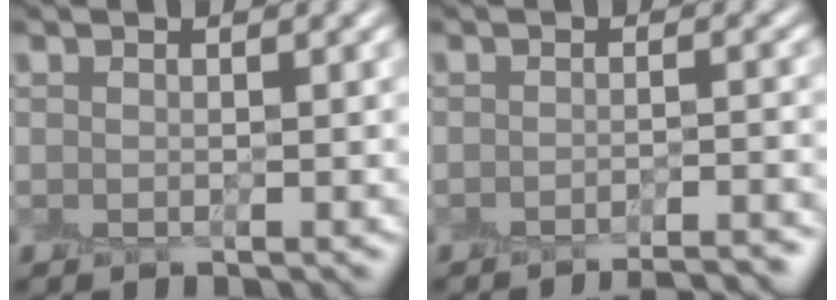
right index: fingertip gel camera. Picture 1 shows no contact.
{"total": 4.4, "force": [-4.2, 0.4, 1.4], "torque": [-0.019, 0.009, -0.047]}